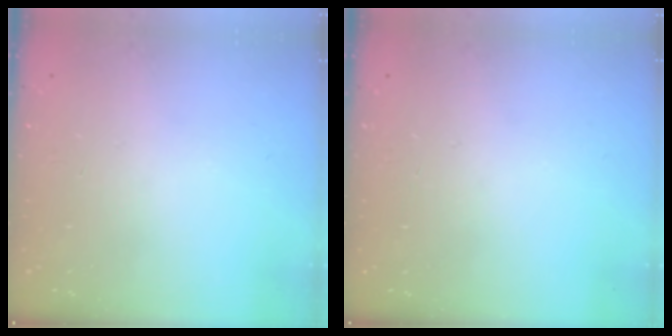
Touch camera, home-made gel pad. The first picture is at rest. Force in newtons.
{"total": 0.0}